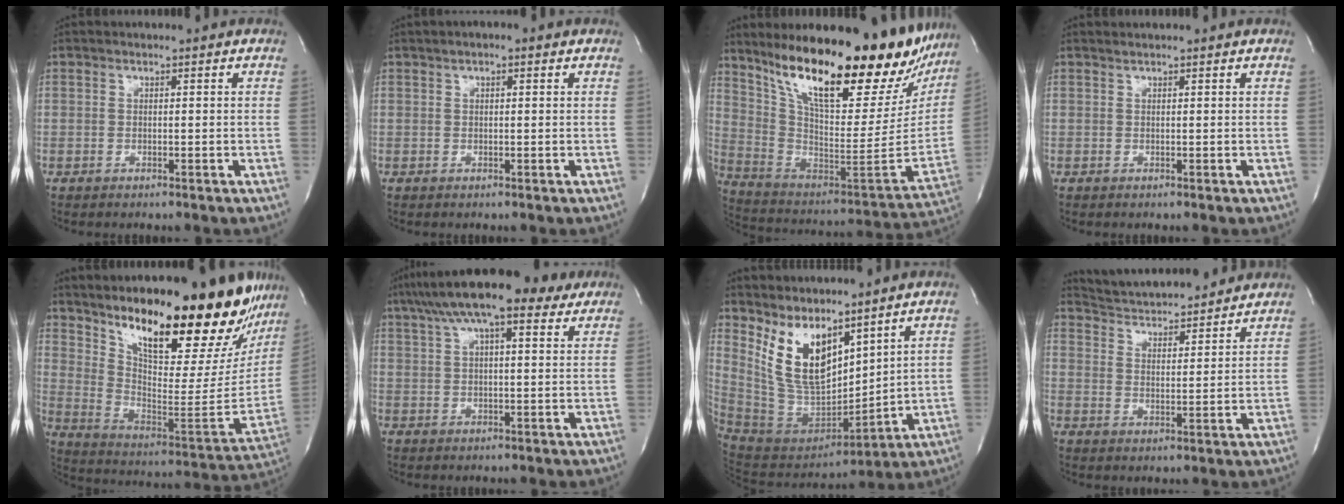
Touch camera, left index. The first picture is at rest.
{"total": 1.8, "force": [0.6, 0.7, 1.5], "torque": [-0.027, 0.007, 0.005]}
{"total": 30.4, "force": [22.5, 7.4, 19.1], "torque": [-0.318, -0.049, 0.332]}
{"total": 0.0}
{"total": 27.9, "force": [21.0, 5.5, 17.5], "torque": [-0.283, -0.067, 0.306]}
{"total": 14.8, "force": [10.1, 3.9, 10.1], "torque": [-0.187, 0.043, 0.154]}
{"total": 12.8, "force": [7.6, 6.2, 8.3], "torque": [-0.181, -0.003, 0.169]}
{"total": 14.2, "force": [13.4, 1.9, 4.2], "torque": [-0.072, 0.013, 0.203]}